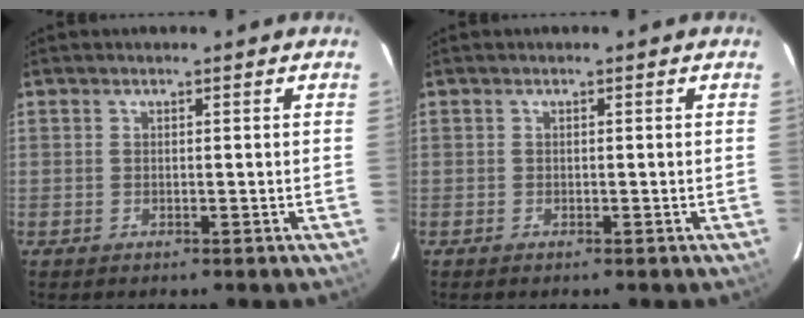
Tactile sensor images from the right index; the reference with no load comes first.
{"total": 0.0}